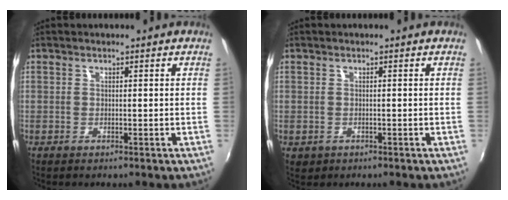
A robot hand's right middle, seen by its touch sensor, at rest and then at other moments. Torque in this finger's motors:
{"motor_torque": [0.24, -0.15, 0.05, 0.00]}